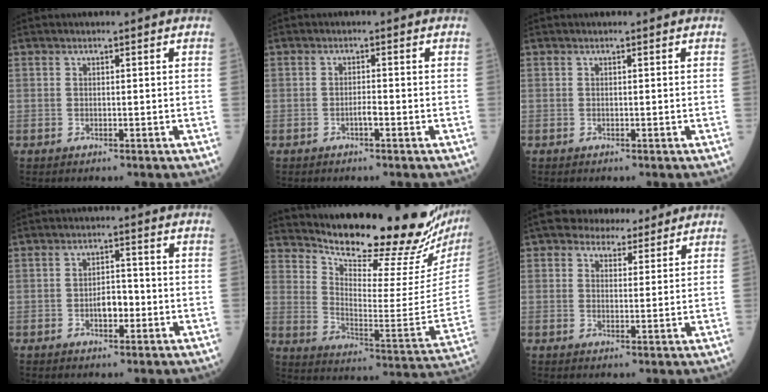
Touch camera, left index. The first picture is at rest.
{"total": 1.4, "force": [-1.1, 0.1, 0.9], "torque": [-0.018, -0.003, -0.019]}
{"total": 0.0}
{"total": 3.4, "force": [-1.5, 1.6, 2.7], "torque": [-0.044, 0.002, -0.025]}
{"total": 24.1, "force": [22.2, 0.9, 9.1], "torque": [-0.151, -0.120, 0.298]}
{"total": 6.5, "force": [5.4, 2.9, 2.1], "torque": [-0.026, 0.011, 0.077]}